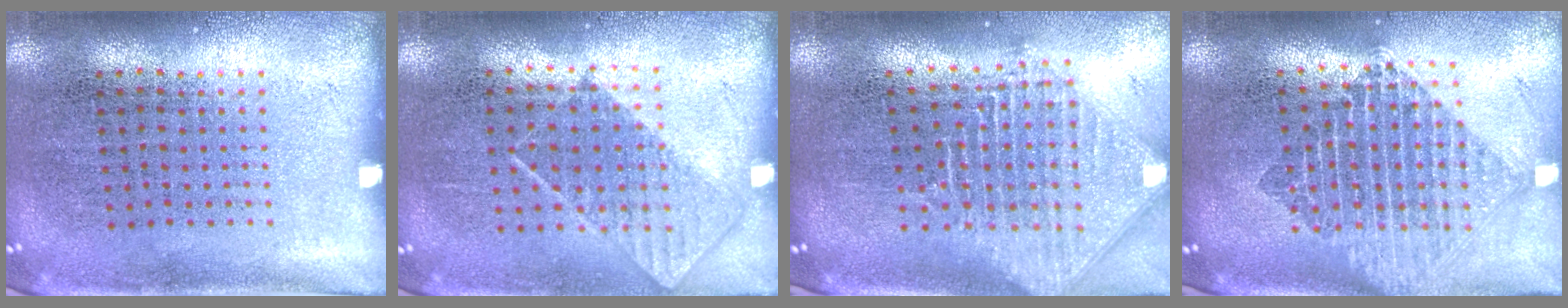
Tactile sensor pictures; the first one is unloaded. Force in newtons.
{"total": 0.7, "press": 0.6, "slide": 0.4}
{"total": 2.5, "press": 1.9, "slide": 1.6}
{"total": 2.2, "press": 1.7, "slide": 1.4}